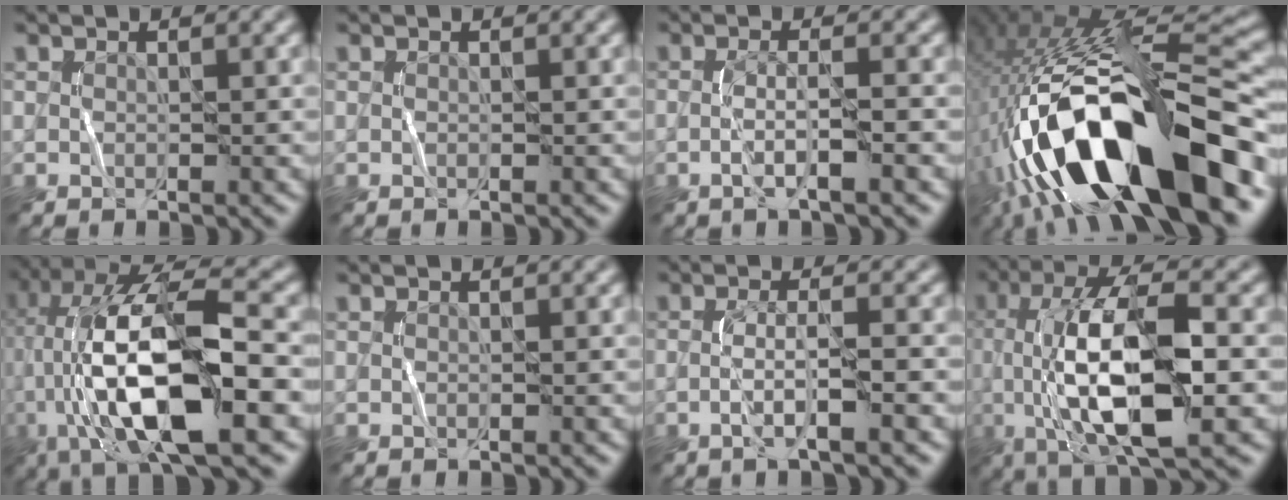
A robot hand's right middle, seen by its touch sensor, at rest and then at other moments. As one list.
[{"total": 0.0}, {"total": 2.2, "force": [-0.9, 0.2, 2.0], "torque": [-0.040, 0.011, -0.022]}, {"total": 16.1, "force": [-6.4, 5.7, 13.7], "torque": [-0.241, 0.029, -0.097]}, {"total": 14.1, "force": [-1.7, 4.9, 13.1], "torque": [-0.242, 0.027, -0.031]}, {"total": 0.0}, {"total": 2.6, "force": [-1.0, 0.2, 2.3], "torque": [-0.047, 0.012, -0.026]}, {"total": 11.6, "force": [-1.0, 3.9, 10.9], "torque": [-0.196, 0.016, -0.023]}]